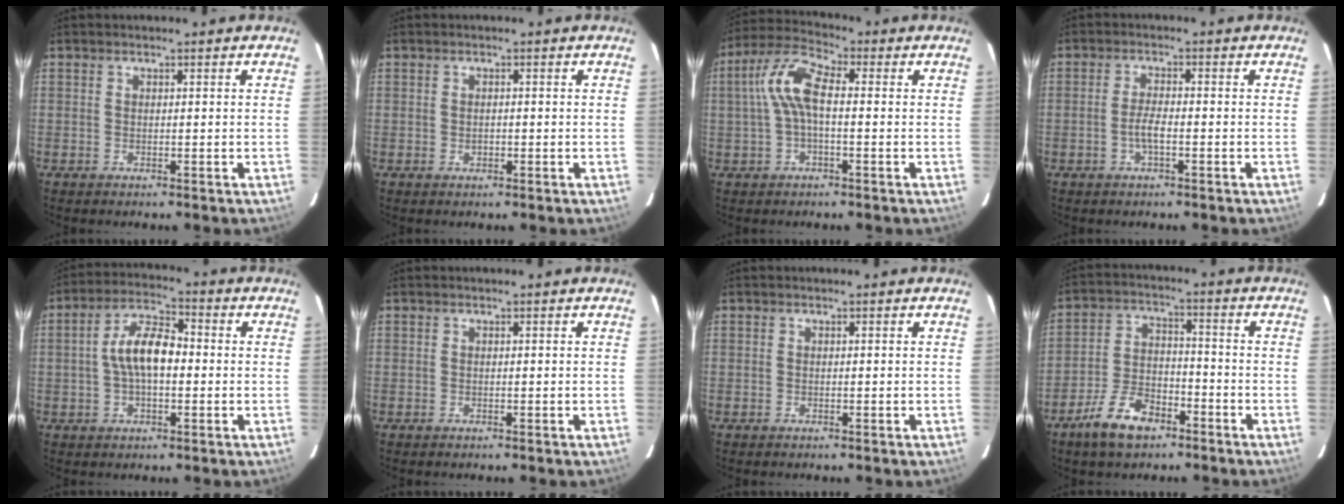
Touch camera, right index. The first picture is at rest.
{"total": 1.0, "force": [-0.3, 0.8, 0.6], "torque": [-0.010, 0.003, -0.004]}
{"total": 8.3, "force": [0.3, 3.2, 7.7], "torque": [-0.168, 0.024, 0.003]}
{"total": 3.0, "force": [-1.2, 0.6, 2.7], "torque": [-0.057, 0.002, -0.023]}
{"total": 8.8, "force": [-0.2, 4.2, 7.7], "torque": [-0.151, 0.021, -0.005]}
{"total": 0.0}
{"total": 0.0}
{"total": 9.7, "force": [-6.5, 4.8, 5.4], "torque": [-0.119, 0.007, -0.118]}